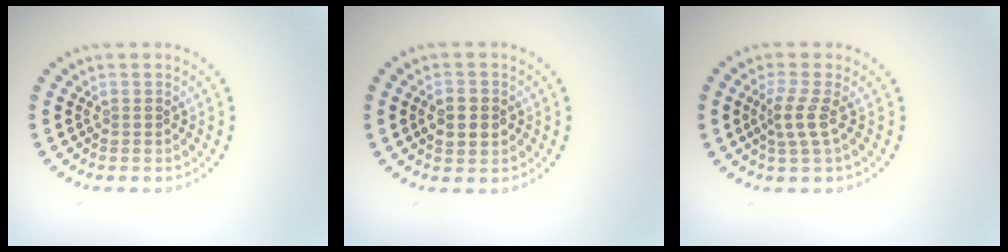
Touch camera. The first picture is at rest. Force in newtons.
{"total": 2.3, "press": 2.2, "slide": 0.1}
{"total": 2.3, "press": 1.7, "slide": 1.6}